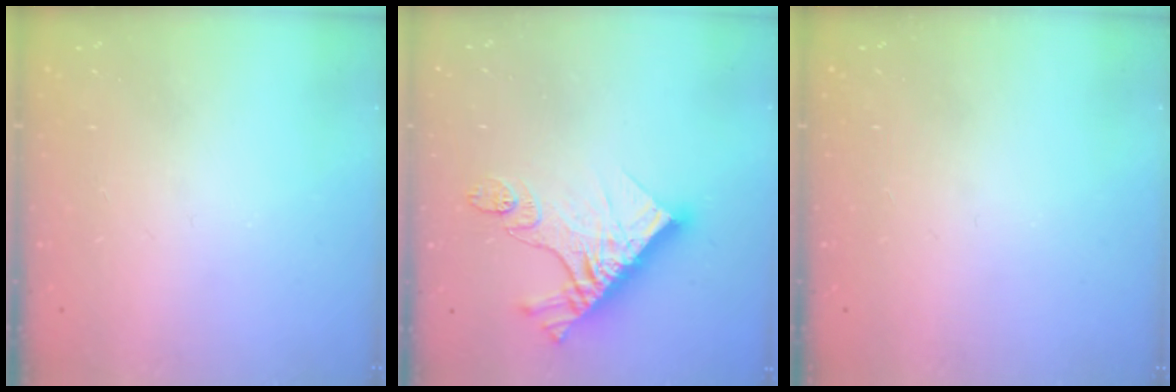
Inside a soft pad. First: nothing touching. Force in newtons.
{"total": 16.9, "press": 16.8, "slide": 1.6}
{"total": 0.0}